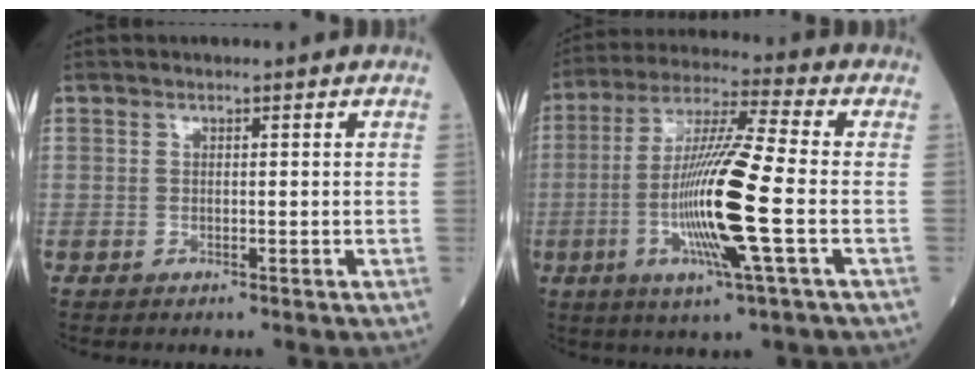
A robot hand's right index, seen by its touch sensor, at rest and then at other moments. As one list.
[{"total": 14.6, "force": [-3.1, -0.3, 14.3], "torque": [-0.286, -0.009, -0.063]}]